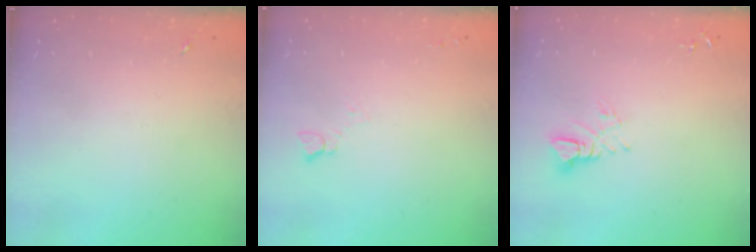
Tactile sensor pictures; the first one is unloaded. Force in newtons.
{"total": 2.8, "press": 2.7, "slide": 0.3}
{"total": 5.6, "press": 5.6, "slide": 0.6}